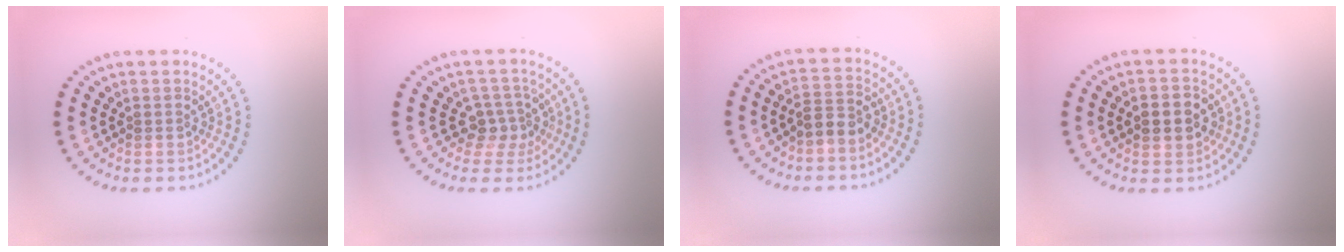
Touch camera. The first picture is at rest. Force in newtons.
{"total": 2.8, "press": 2.1, "slide": 1.9}
{"total": 2.4, "press": 2.2, "slide": 1.0}
{"total": 3.2, "press": 3.2, "slide": 0.3}